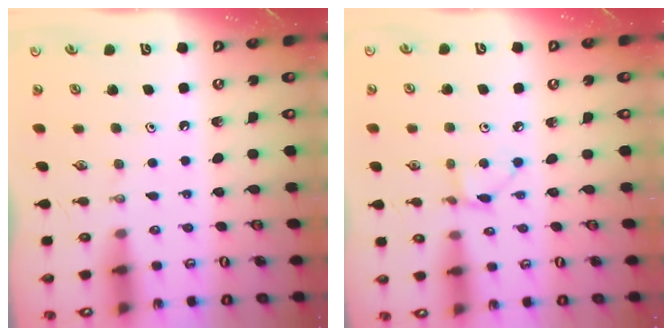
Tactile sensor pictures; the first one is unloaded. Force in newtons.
{"total": 3.3, "press": 3.3, "slide": 0.3}